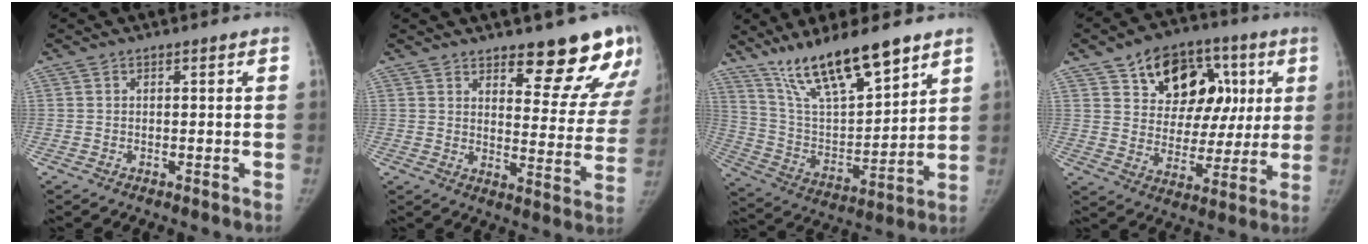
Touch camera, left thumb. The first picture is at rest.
{"total": 15.2, "force": [11.2, 5.2, 8.8], "torque": [-0.051, -0.084, 0.141]}
{"total": 18.6, "force": [13.5, 4.8, 11.9], "torque": [-0.183, -0.063, 0.255]}
{"total": 19.2, "force": [7.5, 13.4, 11.6], "torque": [-0.113, 0.002, 0.117]}